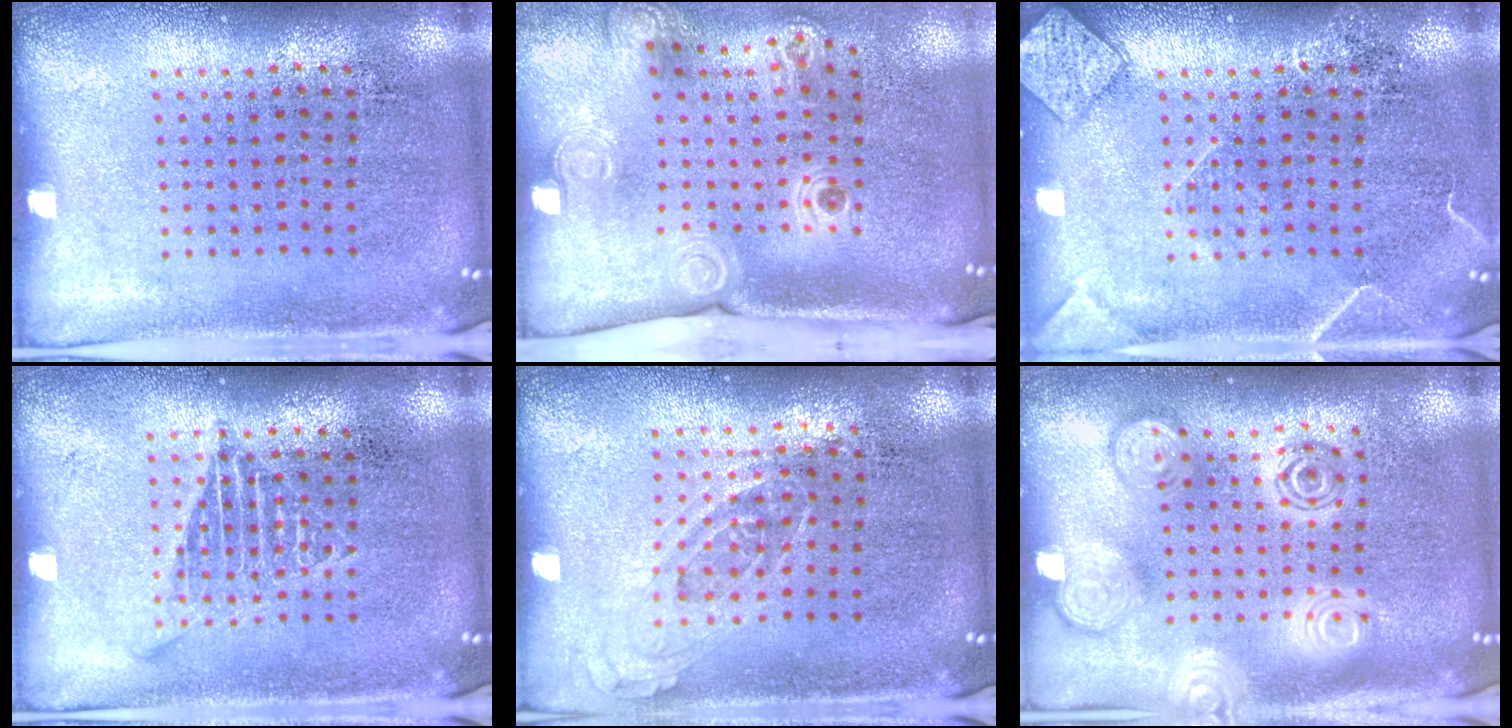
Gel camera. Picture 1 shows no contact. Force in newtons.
{"total": 2.3, "press": 1.7, "slide": 1.6}
{"total": 2.3, "press": 2.3, "slide": 0.3}
{"total": 1.7, "press": 1.7, "slide": 0.2}
{"total": 0.8, "press": 0.7, "slide": 0.4}
{"total": 2.8, "press": 2.8, "slide": 0.4}